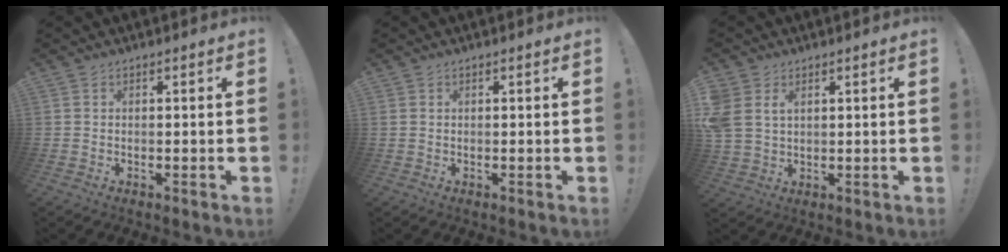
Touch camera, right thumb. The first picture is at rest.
{"total": 0.7, "force": [0.3, 0.5, 0.4], "torque": [-0.016, 0.005, 0.008]}
{"total": 5.8, "force": [2.3, 4.4, 3.0], "torque": [-0.069, -0.008, 0.044]}